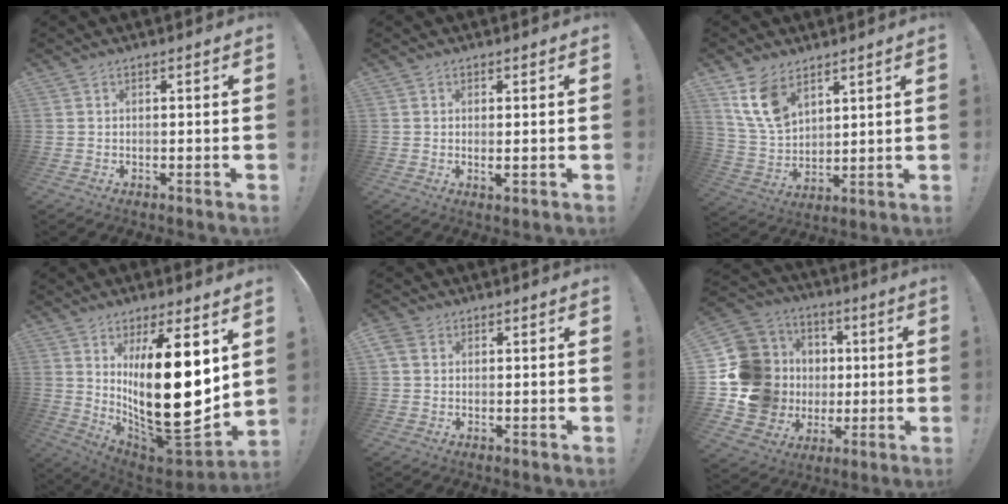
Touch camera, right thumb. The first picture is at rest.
{"total": 1.7, "force": [0.3, 0.3, 1.6], "torque": [-0.020, -0.005, 0.005]}
{"total": 11.8, "force": [7.2, 7.1, 6.1], "torque": [-0.124, -0.032, 0.144]}
{"total": 25.1, "force": [4.5, 9.3, 22.9], "torque": [-0.381, -0.064, 0.081]}
{"total": 3.2, "force": [1.1, 2.3, 1.8], "torque": [-0.035, 0.006, 0.025]}
{"total": 21.0, "force": [1.0, 18.8, 9.2], "torque": [-0.198, -0.002, 0.073]}